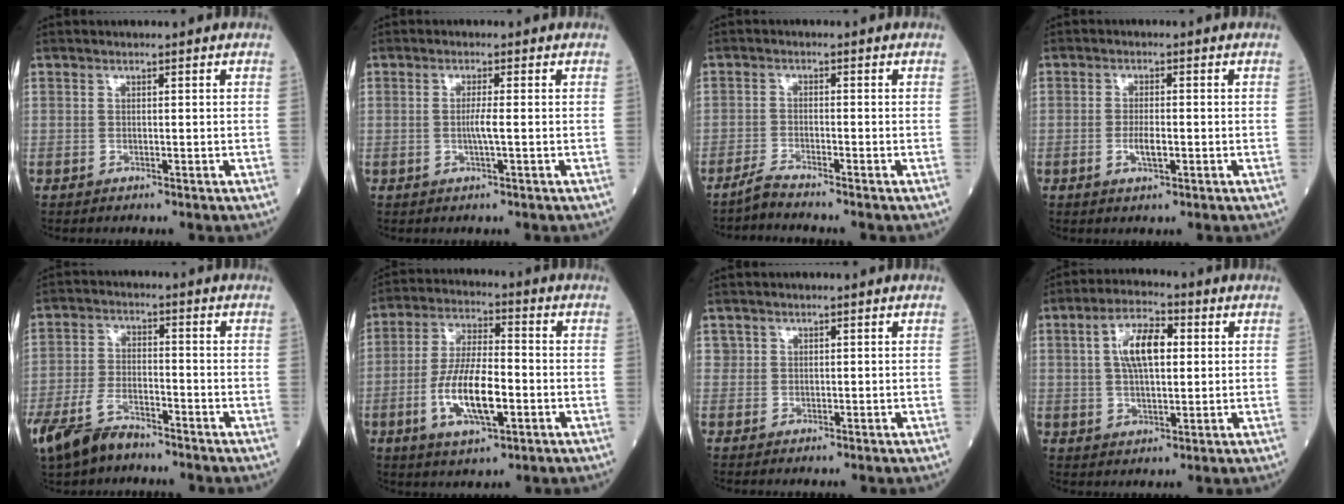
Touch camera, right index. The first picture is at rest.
{"total": 2.1, "force": [-0.3, -0.3, 2.1], "torque": [-0.040, -0.002, -0.006]}
{"total": 2.5, "force": [-2.4, -0.8, 0.6], "torque": [-0.022, -0.012, -0.049]}
{"total": 3.1, "force": [-0.9, 0.8, 2.8], "torque": [-0.058, -0.001, -0.014]}
{"total": 9.5, "force": [-7.2, 3.7, 5.1], "torque": [-0.106, -0.020, -0.135]}
{"total": 11.3, "force": [-3.1, 3.4, 10.4], "torque": [-0.207, -0.002, -0.057]}
{"total": 0.7, "force": [0.3, 0.6, 0.0], "torque": [0.007, 0.005, 0.007]}
{"total": 8.4, "force": [1.8, 3.3, 7.5], "torque": [-0.143, 0.017, 0.031]}